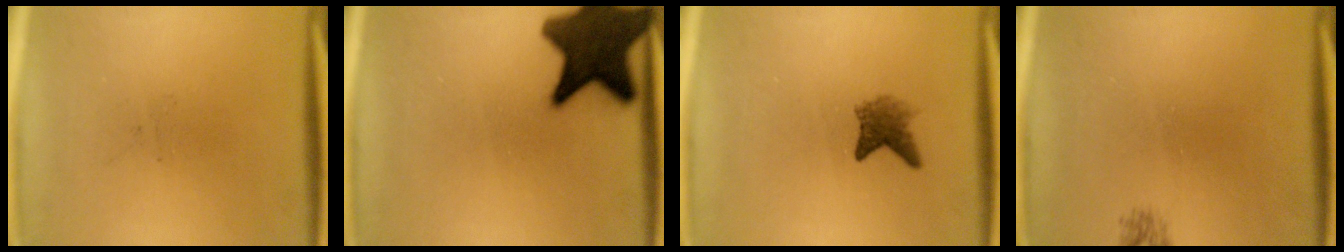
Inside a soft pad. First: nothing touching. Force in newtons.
{"total": 15.7}
{"total": 2.7}
{"total": 0.9}